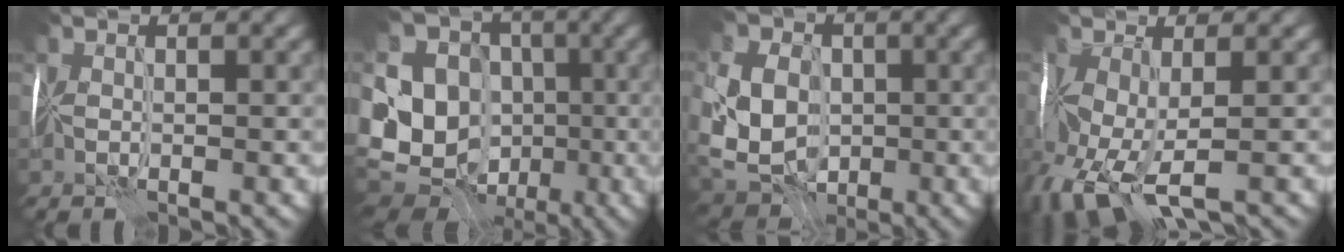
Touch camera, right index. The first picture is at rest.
{"total": 13.9, "force": [-2.0, 12.5, 5.7], "torque": [-0.135, -0.003, -0.041]}
{"total": 7.5, "force": [-0.1, 6.4, 4.0], "torque": [-0.097, 0.009, -0.013]}
{"total": 6.5, "force": [-2.7, 3.2, 5.0], "torque": [-0.131, -0.017, -0.047]}